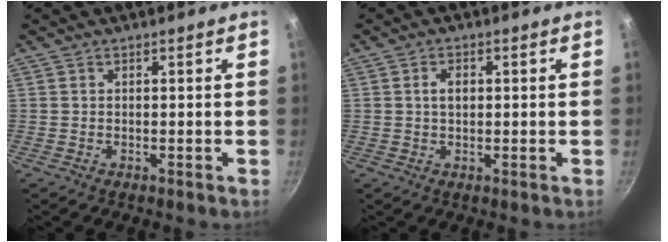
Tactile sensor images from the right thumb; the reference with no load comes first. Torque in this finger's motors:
{"motor_torque": [-0.39, 0.44, 0.65, -0.08, -0.01]}